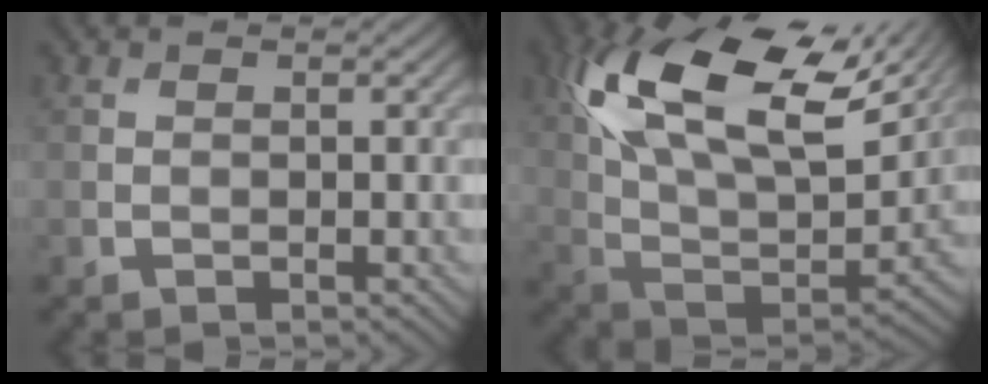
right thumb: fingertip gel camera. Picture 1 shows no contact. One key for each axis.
{"total": 20.2, "fx": 10.1, "fy": 9.5, "fz": 14.7, "tx": -0.292, "ty": 0.028, "tz": 0.157}